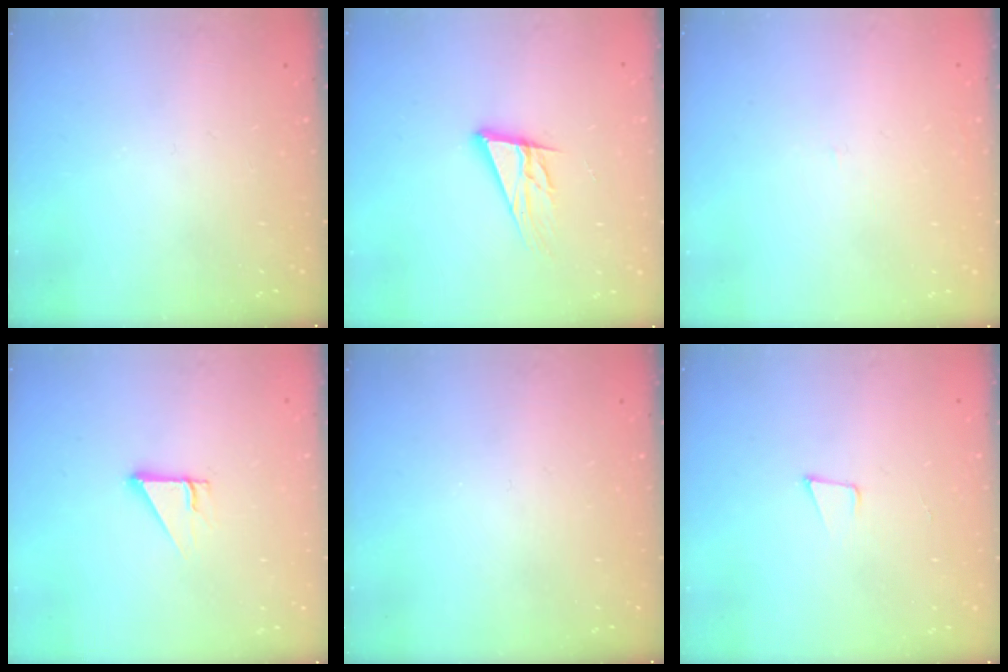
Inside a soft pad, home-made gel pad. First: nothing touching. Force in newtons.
{"total": 13.6, "press": 13.1, "slide": 3.6}
{"total": 0.9, "press": 0.9, "slide": 0.1}
{"total": 2.7, "press": 2.7, "slide": 0.1}
{"total": 0.0}
{"total": 5.0, "press": 4.2, "slide": 2.8}